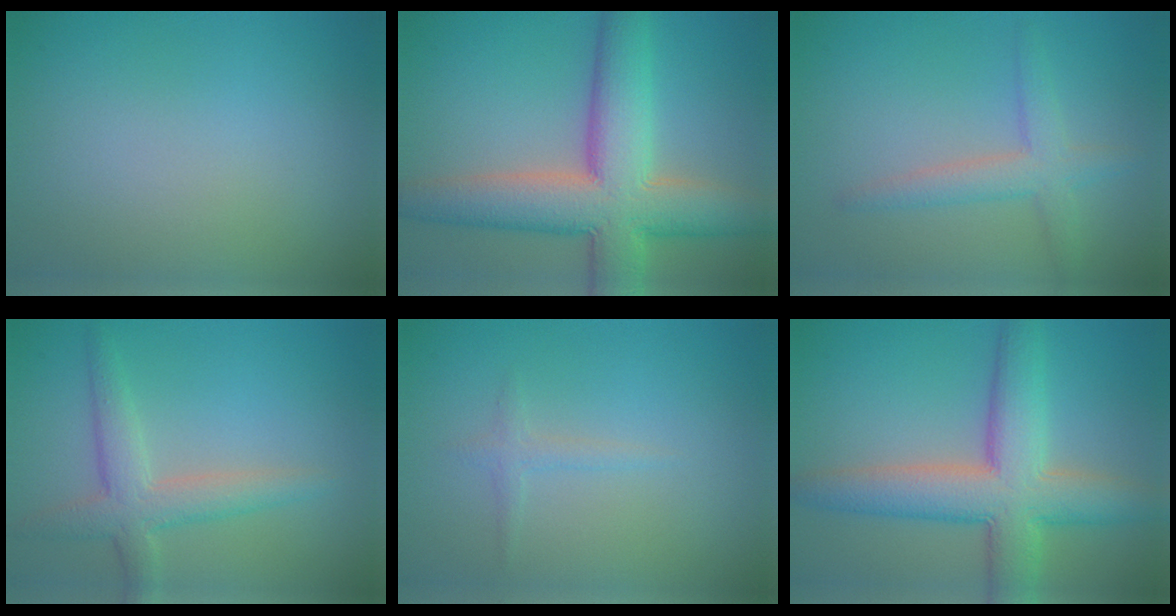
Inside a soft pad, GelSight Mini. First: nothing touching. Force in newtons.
{"total": 10.4, "press": 10.4, "slide": 0.7}
{"total": 3.0, "press": 3.0, "slide": 0.1}
{"total": 3.8, "press": 3.8, "slide": 0.2}
{"total": 1.0, "press": 1.0, "slide": 0.1}
{"total": 8.3, "press": 8.3, "slide": 0.3}